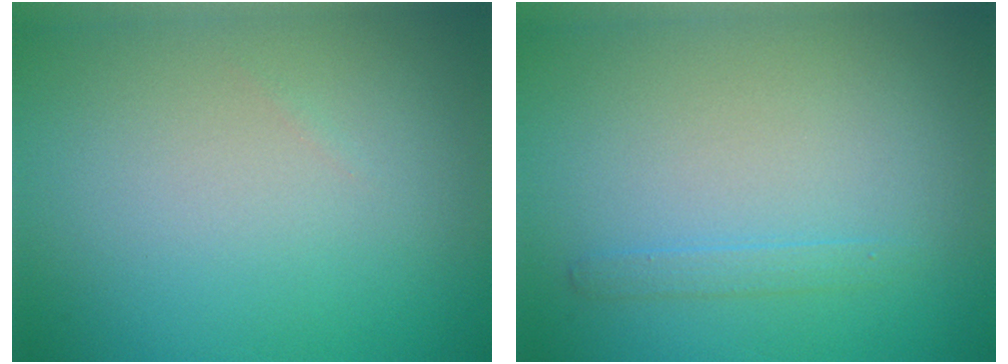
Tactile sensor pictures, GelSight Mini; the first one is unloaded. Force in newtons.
{"total": 1.1, "press": 1.1, "slide": 0.0}